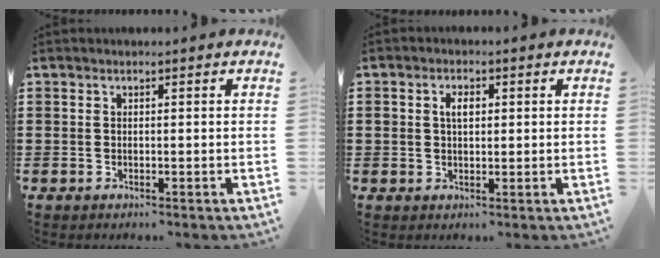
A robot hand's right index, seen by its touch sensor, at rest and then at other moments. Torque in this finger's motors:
{"motor_torque": [0.16, -0.15, 0.11, 0.08]}